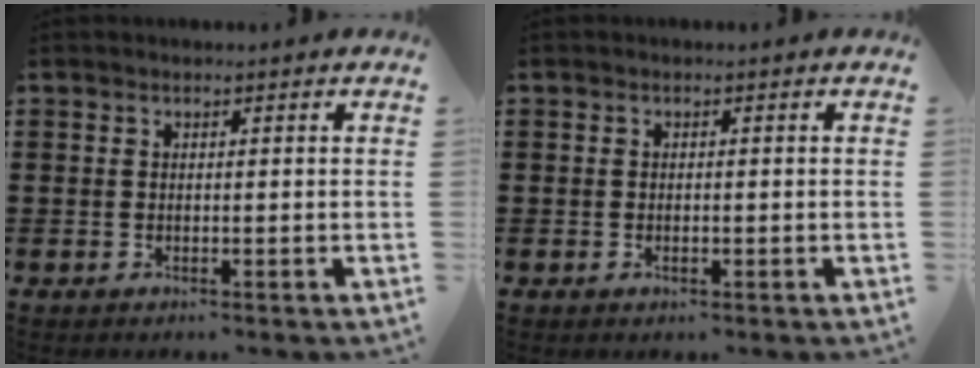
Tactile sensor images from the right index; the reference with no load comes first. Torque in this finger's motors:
{"motor_torque": [0.85, 1.29, -0.01, 0.00]}